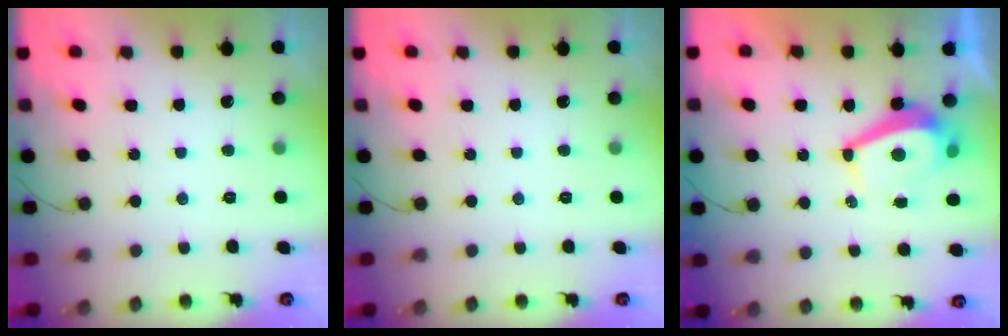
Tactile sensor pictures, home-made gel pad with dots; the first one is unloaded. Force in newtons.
{"total": 0.0}
{"total": 5.2, "press": 5.2, "slide": 0.4}